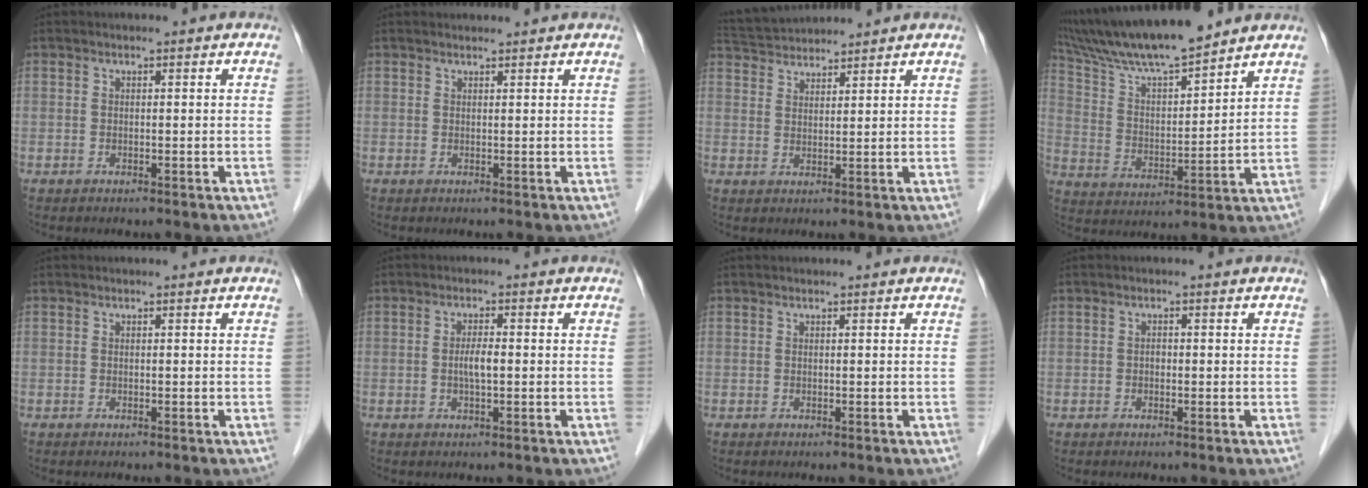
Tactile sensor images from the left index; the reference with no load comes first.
{"total": 1.8, "force": [1.7, 0.2, 0.3], "torque": [-0.007, 0.012, 0.026]}
{"total": 7.3, "force": [7.1, 0.7, 1.5], "torque": [-0.034, 0.034, 0.125]}
{"total": 14.6, "force": [12.8, 0.9, 7.0], "torque": [-0.133, 0.011, 0.234]}
{"total": 0.0}
{"total": 2.4, "force": [-0.3, 0.5, 2.4], "torque": [-0.047, 0.000, -0.007]}
{"total": 0.6, "force": [0.5, 0.0, 0.2], "torque": [-0.002, 0.010, 0.009]}
{"total": 0.7, "force": [-0.2, 0.5, 0.4], "torque": [-0.006, 0.001, -0.007]}